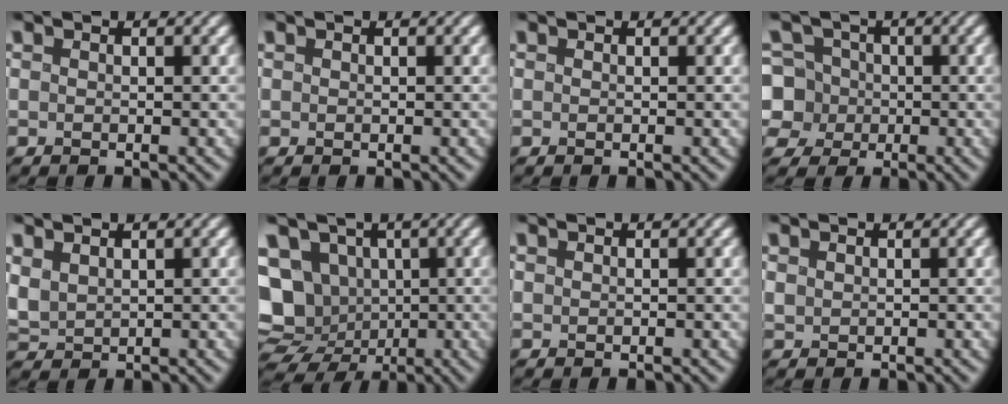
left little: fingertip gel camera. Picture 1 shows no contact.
{"total": 0.0}
{"total": 0.0}
{"total": 7.8, "force": [-1.7, 7.0, 2.9], "torque": [-0.065, 0.019, -0.065]}
{"total": 2.3, "force": [1.2, 1.5, 1.2], "torque": [-0.041, 0.001, 0.028]}
{"total": 14.6, "force": [-3.0, 13.2, 5.6], "torque": [-0.128, -0.014, -0.063]}
{"total": 0.0}
{"total": 0.6, "force": [0.4, 0.4, 0.1], "torque": [-0.007, -0.001, 0.012]}